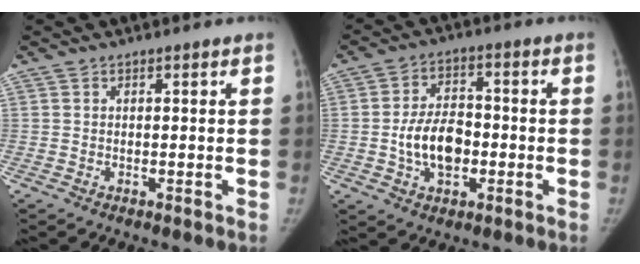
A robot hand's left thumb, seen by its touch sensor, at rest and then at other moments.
{"total": 10.1, "force": [-1.9, 6.6, 7.4], "torque": [-0.110, 0.017, -0.036]}